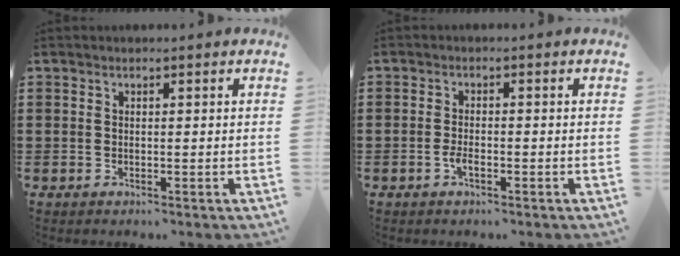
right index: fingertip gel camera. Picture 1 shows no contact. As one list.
[{"total": 1.9, "force": [-1.0, 0.5, 1.6], "torque": [-0.045, -0.006, -0.022]}]